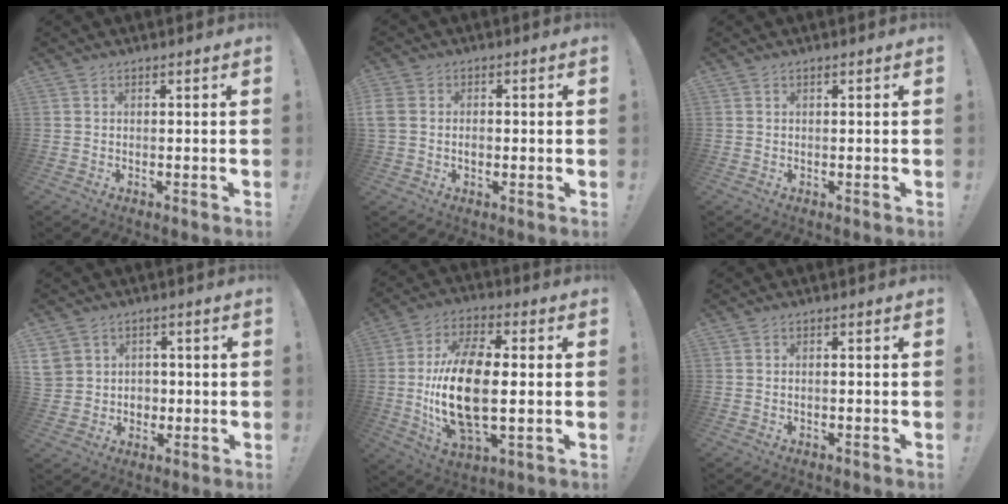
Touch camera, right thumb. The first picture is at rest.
{"total": 3.6, "force": [-0.6, 3.0, 2.0], "torque": [-0.039, 0.004, -0.012]}
{"total": 0.0}
{"total": 6.7, "force": [1.5, 6.3, 1.4], "torque": [-0.028, -0.006, 0.034]}
{"total": 20.1, "force": [-0.3, 9.8, 17.5], "torque": [-0.354, -0.004, -0.008]}
{"total": 0.5, "force": [-0.3, 0.1, 0.4], "torque": [-0.010, 0.000, -0.005]}